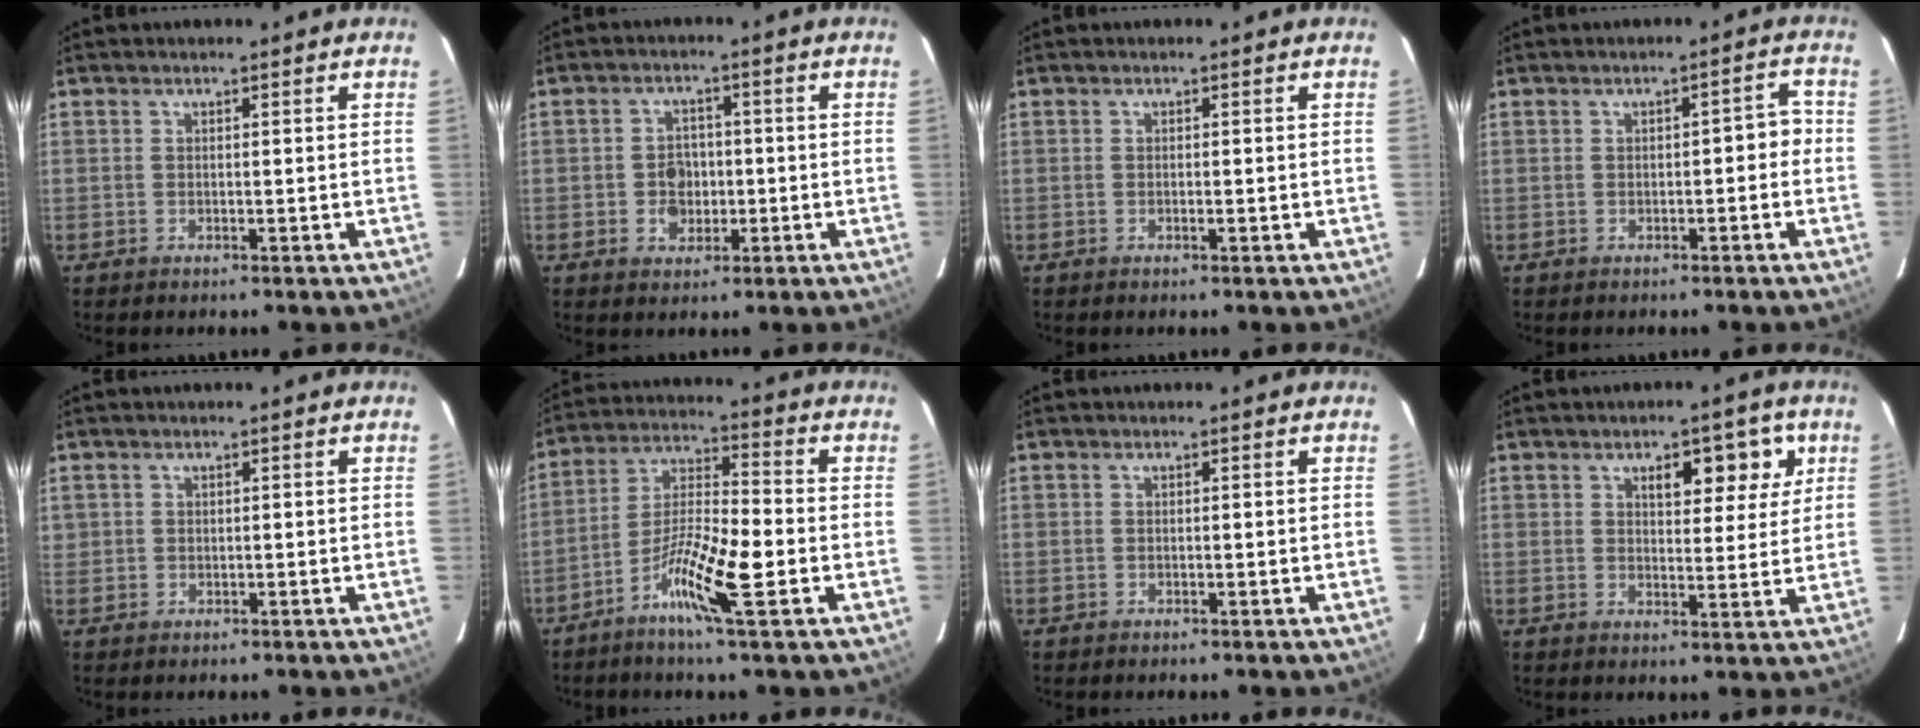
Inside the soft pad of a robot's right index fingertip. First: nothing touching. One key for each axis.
{"total": 4.3, "fx": -0.7, "fy": 3.4, "fz": 2.5, "tx": -0.042, "ty": 0.007, "tz": -0.009}
{"total": 0.5, "fx": -0.2, "fy": 0.0, "fz": 0.5, "tx": -0.007, "ty": 0.000, "tz": -0.003}
{"total": 2.8, "fx": -0.6, "fy": 1.2, "fz": 2.5, "tx": -0.026, "ty": 0.019, "tz": -0.008}
{"total": 0.9, "fx": 0.3, "fy": 0.8, "fz": 0.1, "tx": 0.006, "ty": 0.007, "tz": 0.003}
{"total": 11.1, "fx": -4.8, "fy": 0.7, "fz": 10.0, "tx": -0.187, "ty": -0.003, "tz": -0.093}
{"total": 0.0}
{"total": 6.7, "fx": 3.2, "fy": 3.1, "fz": 4.9, "tx": -0.057, "ty": 0.010, "tz": 0.044}